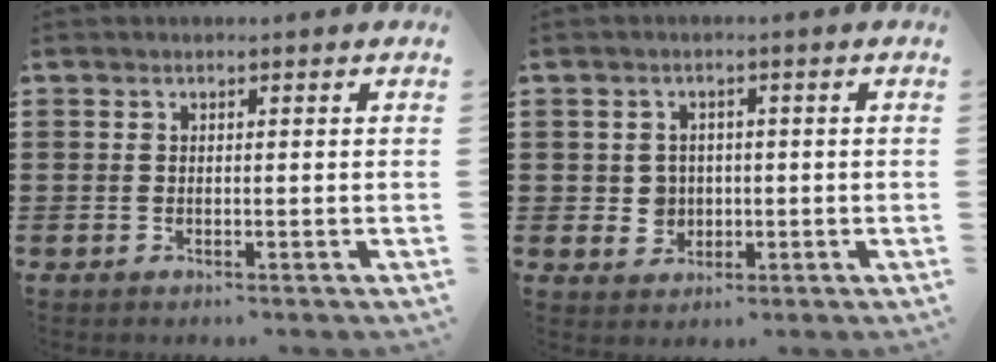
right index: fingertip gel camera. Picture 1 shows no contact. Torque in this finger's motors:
{"motor_torque": [0.46, 0.41, 0.16, 0.00]}